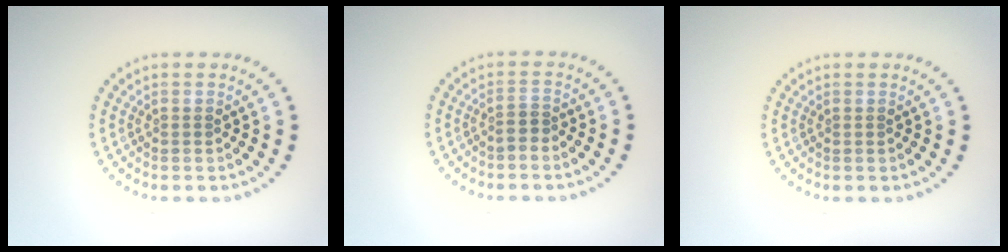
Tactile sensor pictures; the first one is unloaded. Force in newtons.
{"total": 0.9, "press": 0.7, "slide": 0.6}
{"total": 0.0}